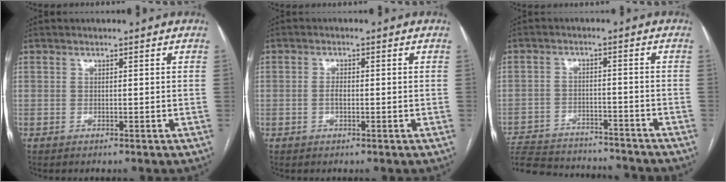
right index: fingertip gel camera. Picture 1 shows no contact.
{"total": 1.4, "force": [-0.2, 0.6, 1.3], "torque": [-0.026, 0.004, -0.002]}
{"total": 19.4, "force": [-17.9, 3.8, 6.3], "torque": [-0.159, -0.015, -0.257]}